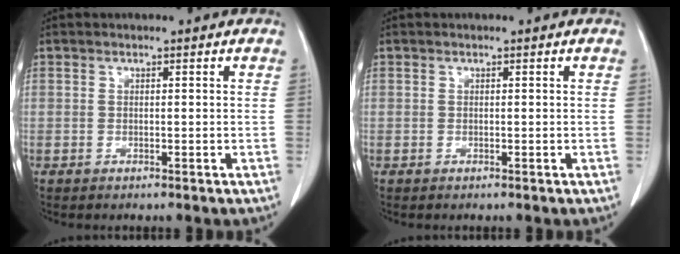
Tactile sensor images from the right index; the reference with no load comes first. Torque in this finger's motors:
{"motor_torque": [0.00, 0.00, 0.00, 0.00]}